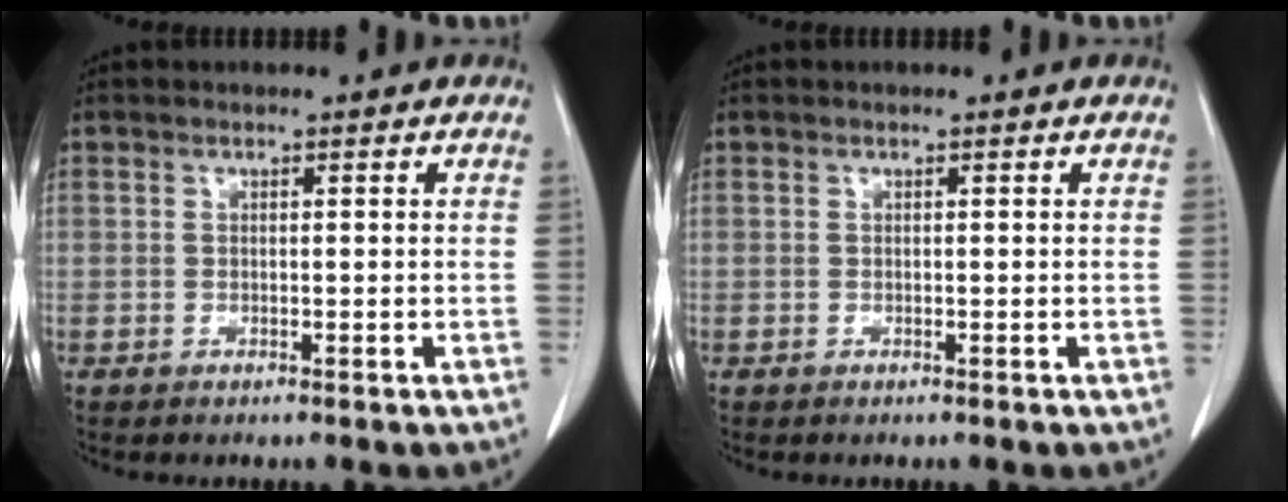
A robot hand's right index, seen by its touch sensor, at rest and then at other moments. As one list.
[{"total": 0.0}]